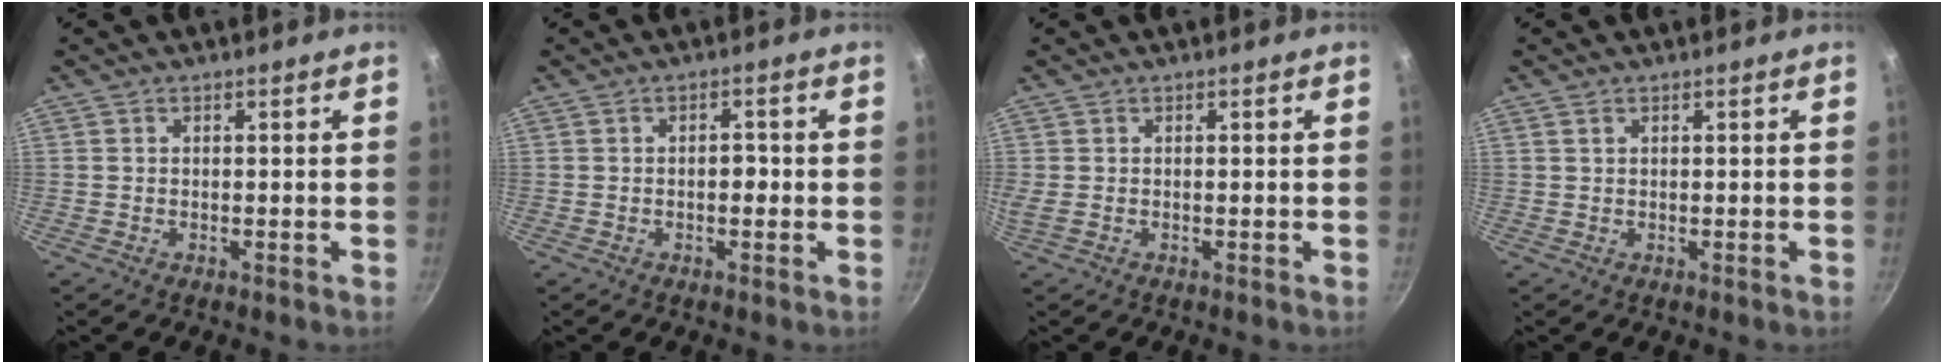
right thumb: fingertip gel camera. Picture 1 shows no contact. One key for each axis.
{"total": 2.4, "fx": -0.3, "fy": 1.4, "fz": 2.0, "tx": -0.024, "ty": 0.006, "tz": -0.006}
{"total": 1.8, "fx": 0.2, "fy": 0.3, "fz": 1.8, "tx": -0.040, "ty": 0.001, "tz": 0.004}
{"total": 0.6, "fx": 0.5, "fy": 0.3, "fz": 0.3, "tx": -0.004, "ty": -0.001, "tz": 0.009}